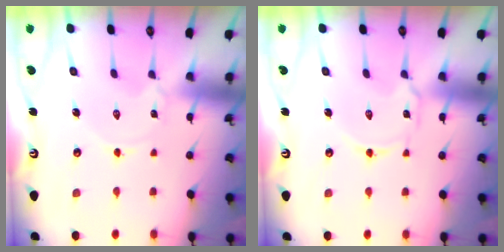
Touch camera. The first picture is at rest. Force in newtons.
{"total": 2.2, "press": 2.2, "slide": 0.3}